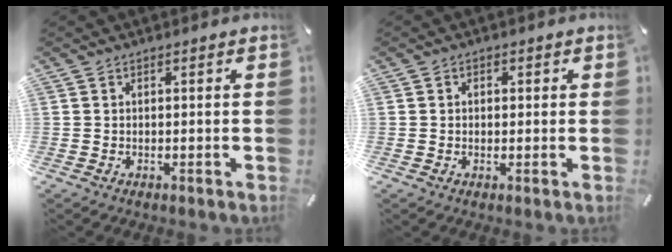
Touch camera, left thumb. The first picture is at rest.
{"total": 1.5, "force": [-0.1, 1.3, 0.6], "torque": [-0.005, 0.005, -0.006]}